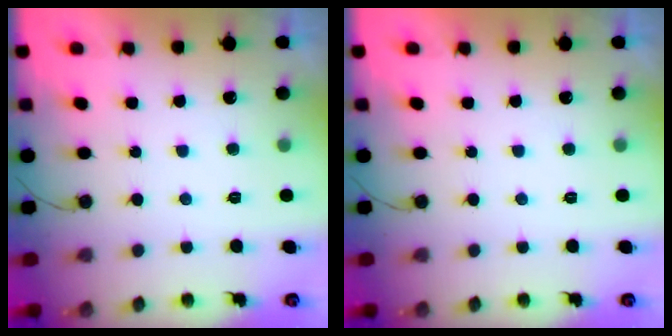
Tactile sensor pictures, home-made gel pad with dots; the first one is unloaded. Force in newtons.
{"total": 0.0}